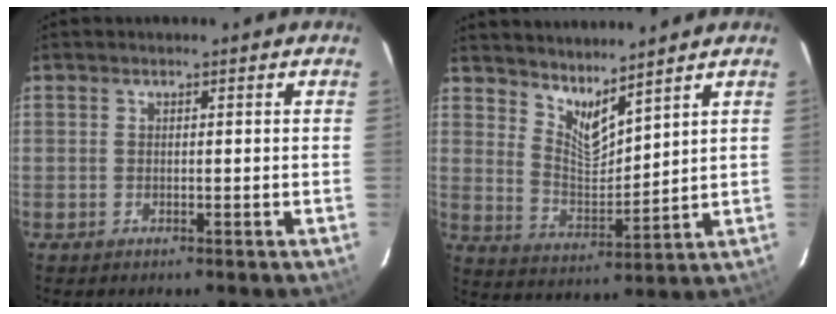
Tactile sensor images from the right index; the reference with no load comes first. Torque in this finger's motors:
{"motor_torque": [-0.08, 0.42, 0.00, 0.00]}